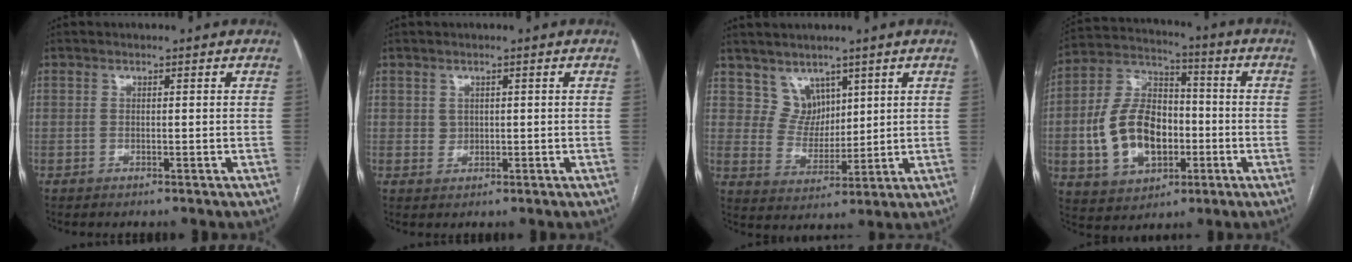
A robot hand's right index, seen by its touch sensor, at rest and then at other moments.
{"total": 1.5, "force": [0.6, 1.3, 0.3], "torque": [-0.001, -0.002, 0.013]}
{"total": 5.2, "force": [3.5, 3.8, 0.6], "torque": [-0.012, 0.002, 0.077]}
{"total": 14.9, "force": [-2.7, 9.9, 10.9], "torque": [-0.232, 0.025, -0.037]}